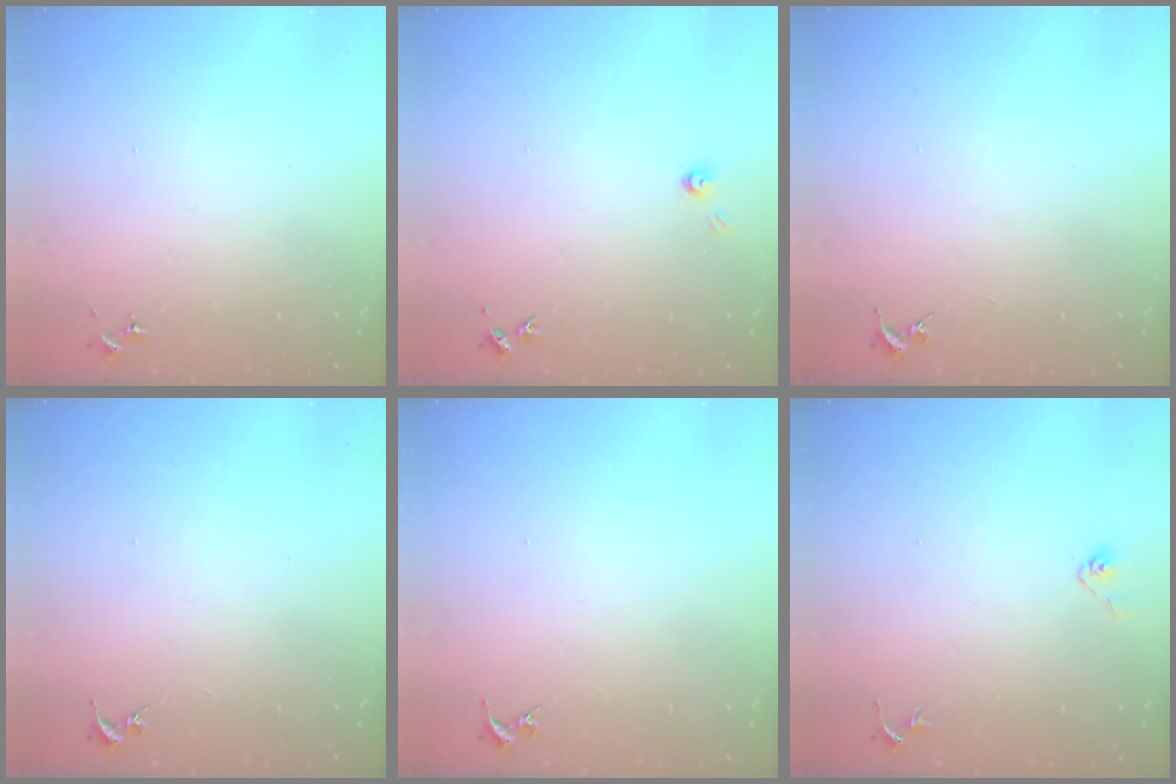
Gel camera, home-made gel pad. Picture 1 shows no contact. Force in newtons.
{"total": 3.5, "press": 3.5, "slide": 0.3}
{"total": 0.0}
{"total": 0.0}
{"total": 0.0}
{"total": 3.9, "press": 3.7, "slide": 1.3}